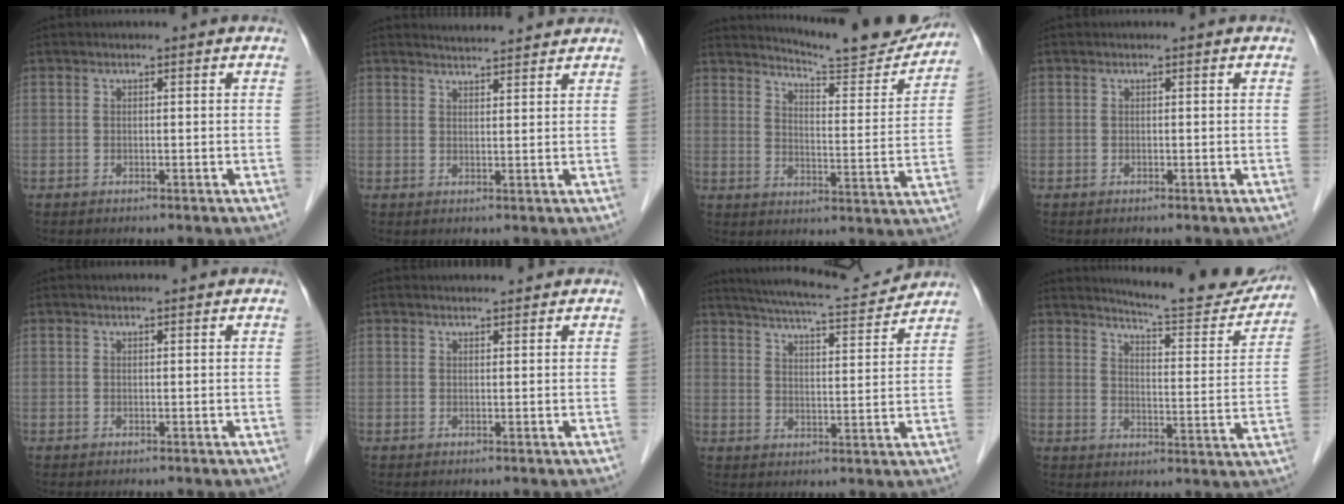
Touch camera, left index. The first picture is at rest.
{"total": 5.8, "force": [5.7, 0.5, 1.0], "torque": [-0.016, 0.017, 0.065]}
{"total": 16.4, "force": [15.8, 0.7, 4.3], "torque": [-0.068, -0.057, 0.204]}
{"total": 0.0}
{"total": 2.6, "force": [2.4, 0.1, 1.0], "torque": [-0.012, 0.021, 0.031]}
{"total": 2.9, "force": [2.8, 0.3, 0.5], "torque": [-0.011, 0.016, 0.039]}
{"total": 13.7, "force": [12.9, 1.1, 4.7], "torque": [-0.086, 0.008, 0.186]}
{"total": 16.4, "force": [15.7, 1.6, 4.7], "torque": [-0.062, -0.054, 0.193]}